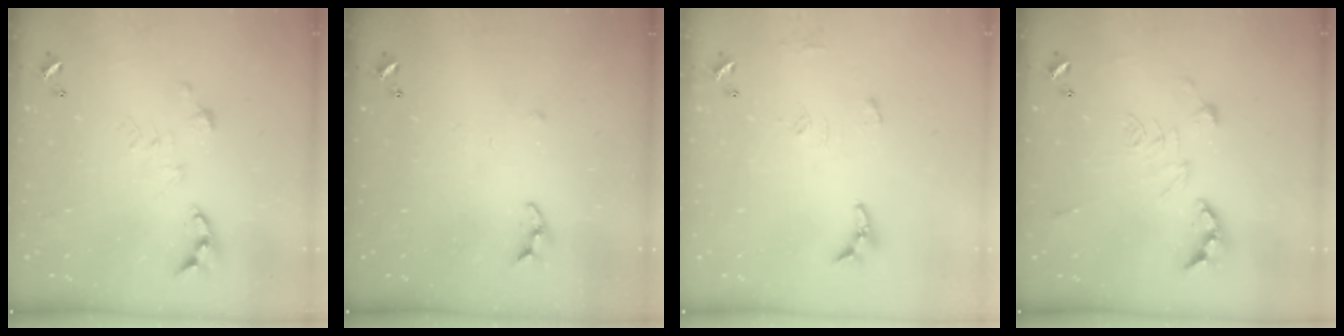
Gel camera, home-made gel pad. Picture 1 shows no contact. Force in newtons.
{"total": 4.0, "press": 3.9, "slide": 0.5}
{"total": 8.7, "press": 8.7, "slide": 0.6}
{"total": 2.5, "press": 2.0, "slide": 1.5}